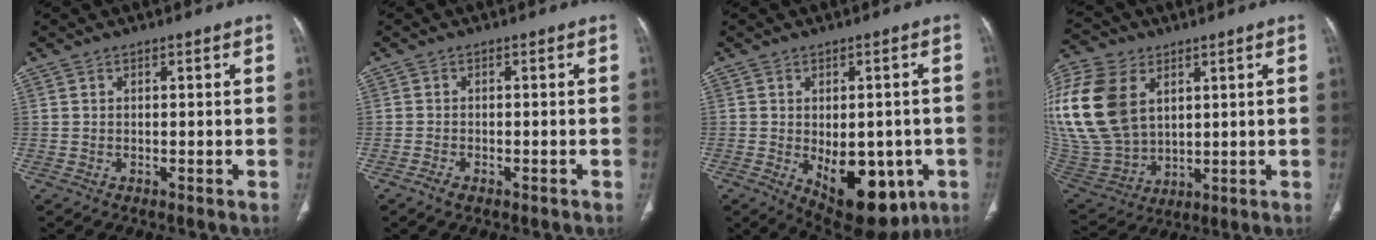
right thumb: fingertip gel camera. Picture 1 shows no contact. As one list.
[{"total": 1.6, "force": [-1.2, 0.7, 0.9], "torque": [-0.023, 0.003, -0.022]}, {"total": 15.4, "force": [-4.6, 8.7, 11.9], "torque": [-0.136, 0.000, -0.040]}, {"total": 24.9, "force": [7.0, 17.4, 16.4], "torque": [-0.381, -0.006, 0.148]}]